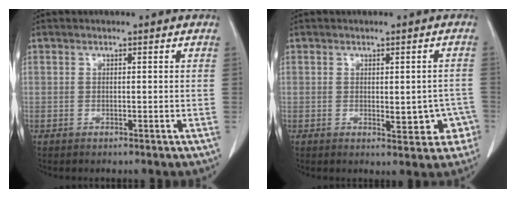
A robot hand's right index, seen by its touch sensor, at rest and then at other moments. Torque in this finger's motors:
{"motor_torque": [0.27, 0.32, 0.14, 0.05]}